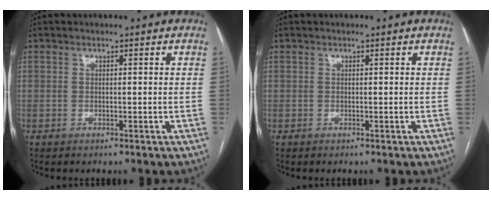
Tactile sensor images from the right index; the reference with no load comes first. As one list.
[{"total": 0.0}]